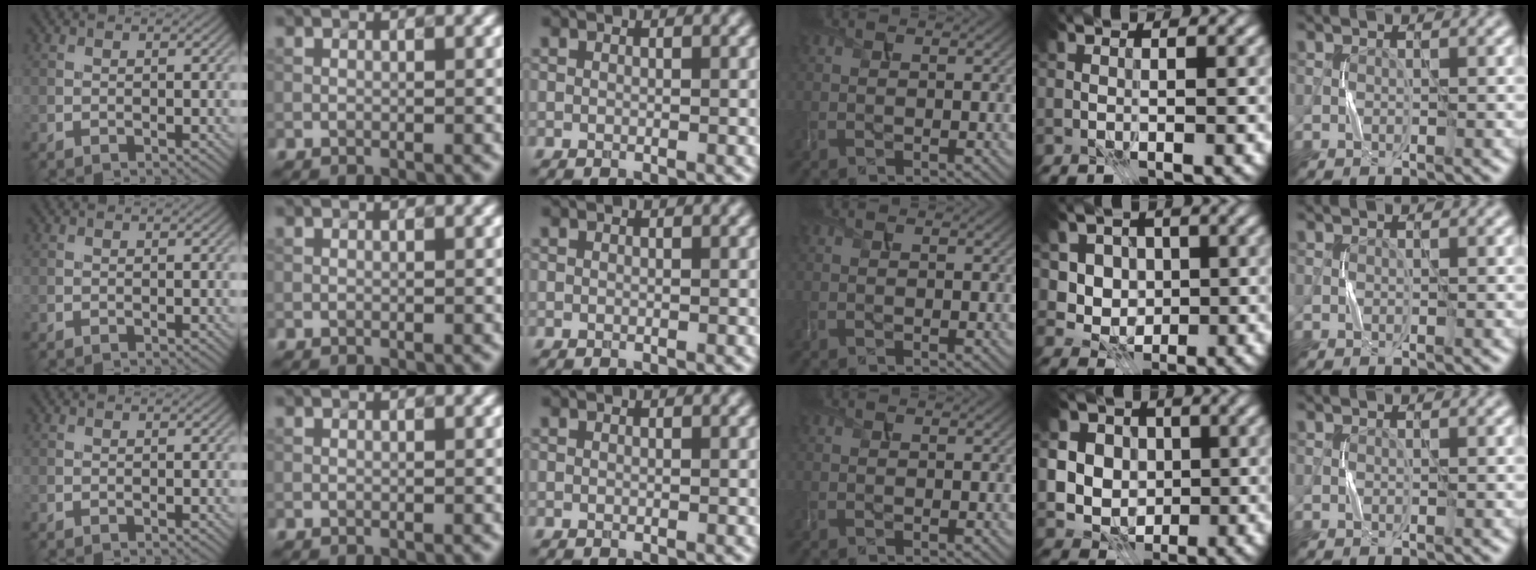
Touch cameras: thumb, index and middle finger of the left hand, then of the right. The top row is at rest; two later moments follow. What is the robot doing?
{"motion": "press", "object": "joystick"}